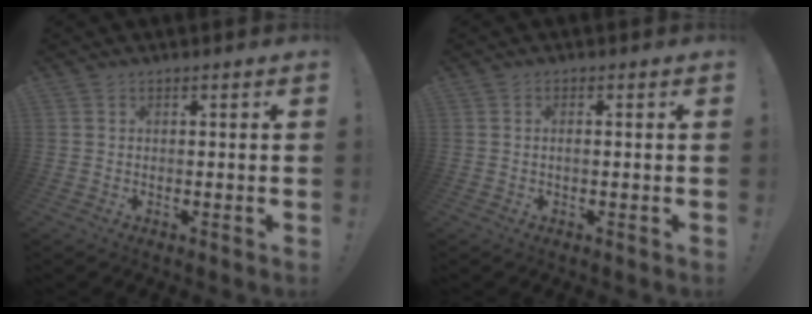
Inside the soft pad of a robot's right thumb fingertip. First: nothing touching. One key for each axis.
{"total": 1.0, "fx": -0.3, "fy": 0.1, "fz": 0.9, "tx": -0.018, "ty": 0.000, "tz": -0.005}